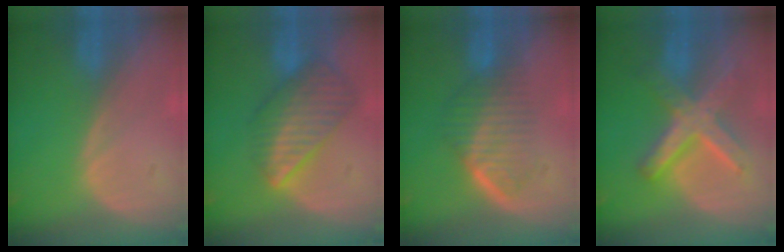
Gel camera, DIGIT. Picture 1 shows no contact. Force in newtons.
{"total": 8.3, "press": 7.5, "slide": 3.6}
{"total": 6.7, "press": 5.8, "slide": 3.2}
{"total": 8.8, "press": 8.8, "slide": 0.7}